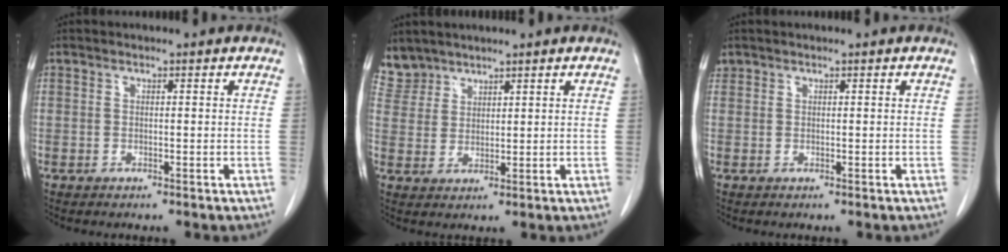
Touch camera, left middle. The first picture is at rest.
{"total": 4.2, "force": [3.8, 1.7, -0.6], "torque": [0.014, 0.006, 0.084]}
{"total": 0.7, "force": [0.6, 0.5, 0.0], "torque": [0.000, 0.014, 0.012]}